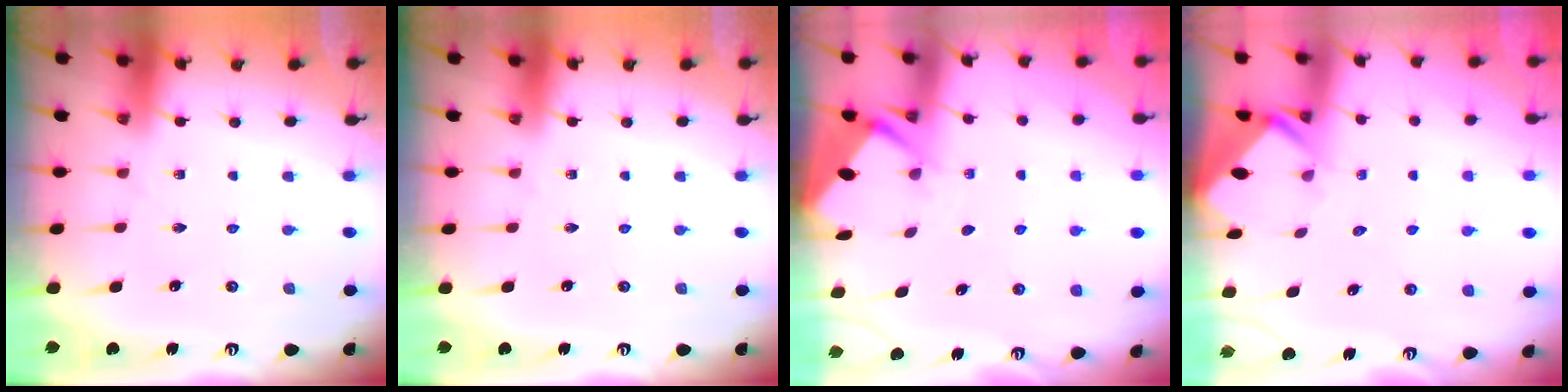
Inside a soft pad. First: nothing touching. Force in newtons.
{"total": 0.0}
{"total": 2.8, "press": 2.7, "slide": 0.3}
{"total": 2.8, "press": 2.8, "slide": 0.1}